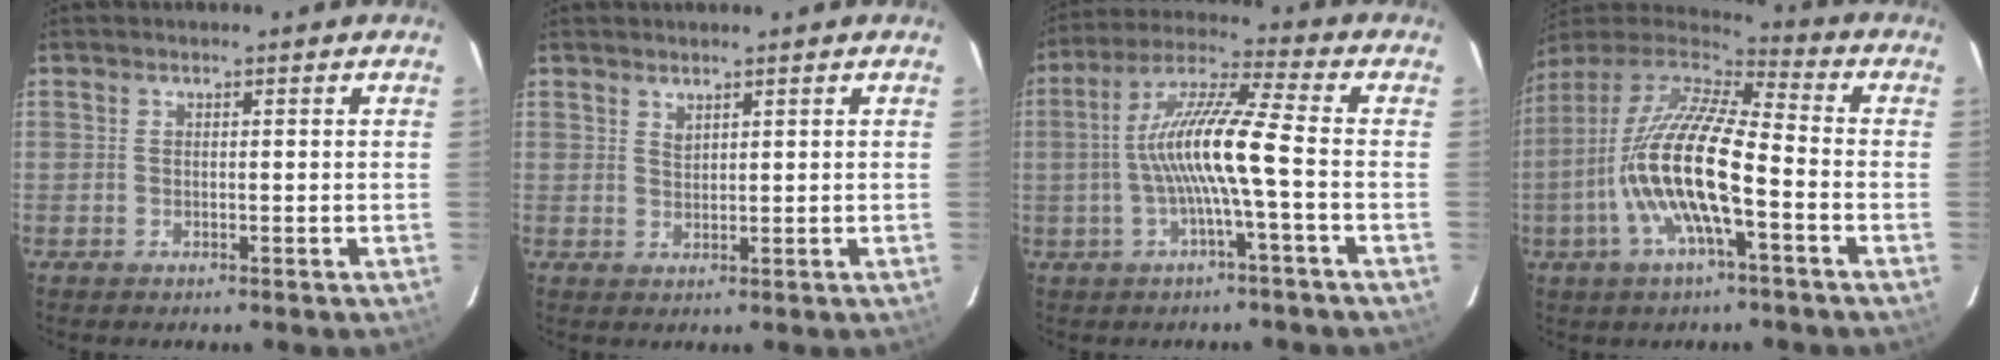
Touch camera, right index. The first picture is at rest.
{"total": 1.4, "force": [1.2, 0.4, 0.4], "torque": [-0.006, 0.001, 0.023]}
{"total": 11.5, "force": [-2.0, -0.2, 11.3], "torque": [-0.221, 0.015, -0.037]}
{"total": 17.9, "force": [-5.1, 4.2, 16.6], "torque": [-0.309, -0.018, -0.103]}